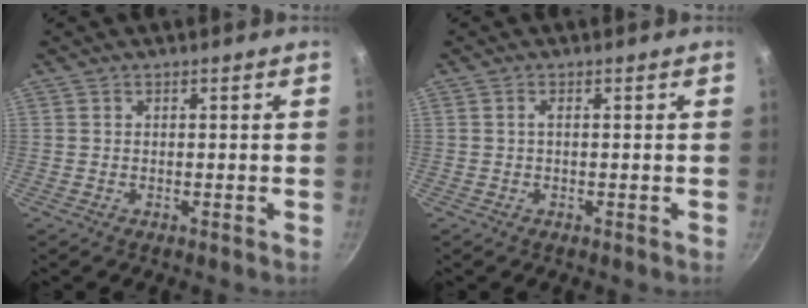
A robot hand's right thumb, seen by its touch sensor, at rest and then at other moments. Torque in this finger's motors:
{"motor_torque": [0.26, -0.27, 0.11, 0.19, 0.01]}